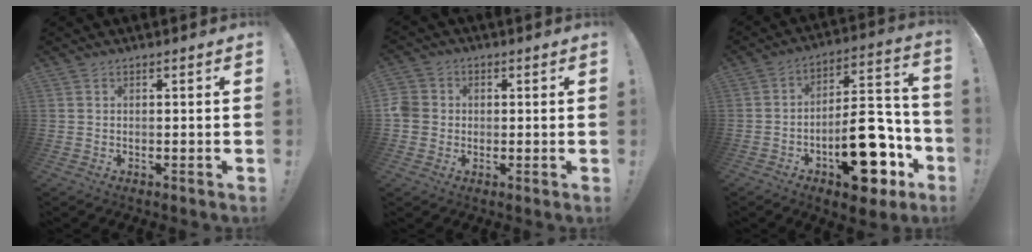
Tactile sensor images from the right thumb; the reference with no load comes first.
{"total": 5.6, "force": [-0.3, 5.1, 2.2], "torque": [-0.056, 0.014, -0.004]}
{"total": 20.3, "force": [-8.4, 9.8, 15.8], "torque": [-0.199, 0.065, -0.120]}